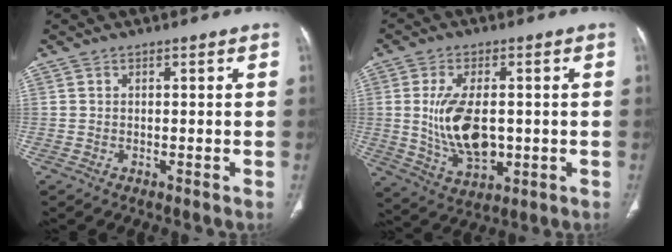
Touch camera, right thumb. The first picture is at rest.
{"total": 11.9, "force": [-0.1, 6.5, 9.9], "torque": [-0.181, -0.008, 0.013]}